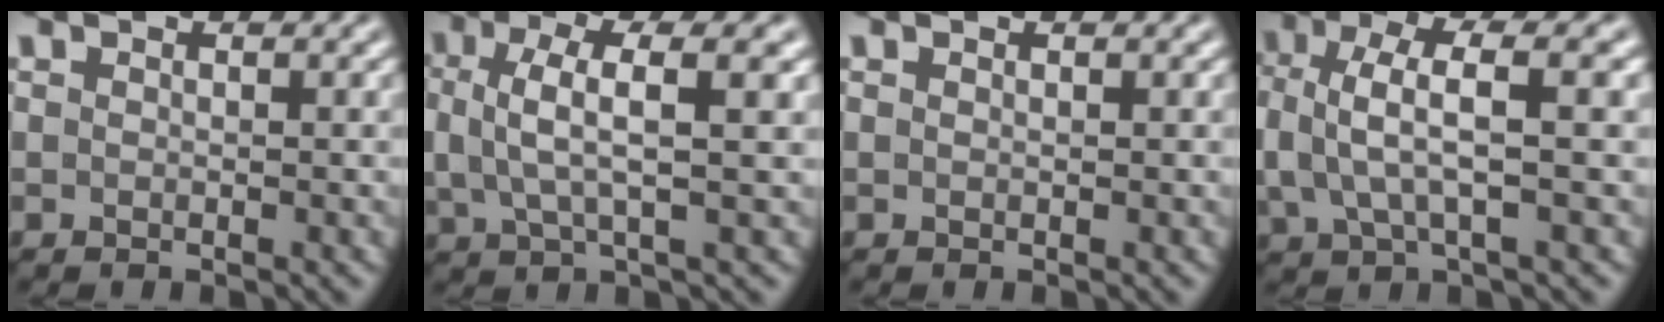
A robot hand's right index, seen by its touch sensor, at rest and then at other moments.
{"total": 4.6, "force": [1.0, 1.4, 4.3], "torque": [-0.087, -0.002, 0.025]}
{"total": 0.0}
{"total": 5.4, "force": [0.8, 2.5, 4.8], "torque": [-0.100, 0.000, 0.016]}